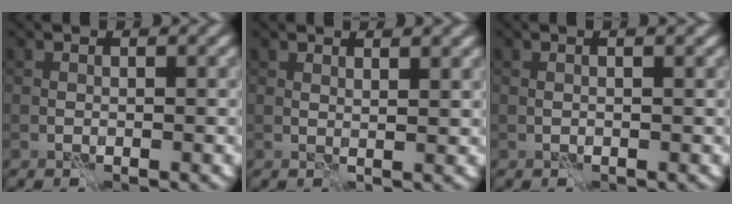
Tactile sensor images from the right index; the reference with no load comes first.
{"total": 1.6, "force": [1.2, 0.4, 1.1], "torque": [-0.015, 0.000, 0.014]}
{"total": 2.0, "force": [0.9, 0.7, 1.6], "torque": [-0.011, 0.001, -0.003]}